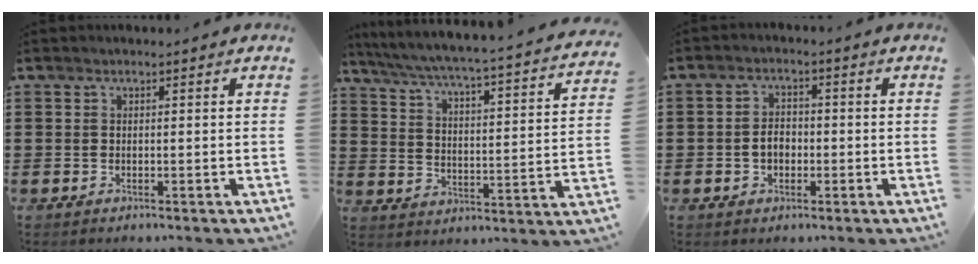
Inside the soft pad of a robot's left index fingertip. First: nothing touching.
{"total": 3.8, "force": [3.3, -0.7, 1.7], "torque": [-0.055, -0.043, 0.042]}
{"total": 3.1, "force": [-0.7, 2.1, 2.1], "torque": [-0.042, 0.004, -0.015]}